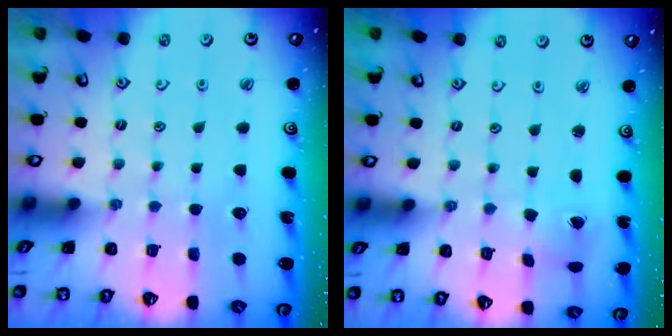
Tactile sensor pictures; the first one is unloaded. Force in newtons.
{"total": 1.4, "press": 1.4, "slide": 0.3}